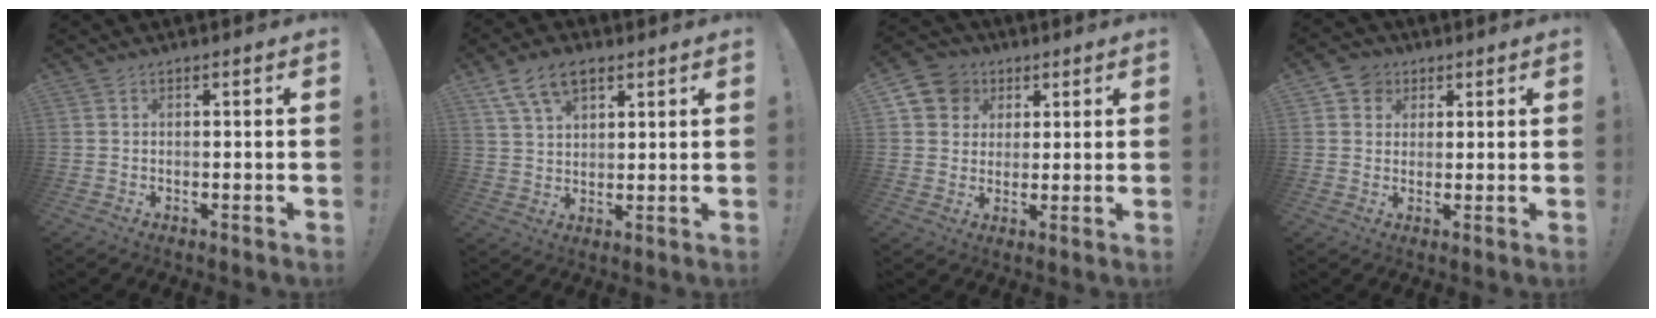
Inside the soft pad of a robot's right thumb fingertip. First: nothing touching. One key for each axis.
{"total": 9.8, "fx": 5.5, "fy": 5.6, "fz": 5.8, "tx": -0.100, "ty": -0.010, "tz": 0.107}
{"total": 9.5, "fx": 3.6, "fy": 8.3, "fz": 2.8, "tx": -0.045, "ty": -0.010, "tz": 0.075}
{"total": 5.5, "fx": 2.5, "fy": 4.7, "fz": 1.3, "tx": -0.016, "ty": -0.011, "tz": 0.046}